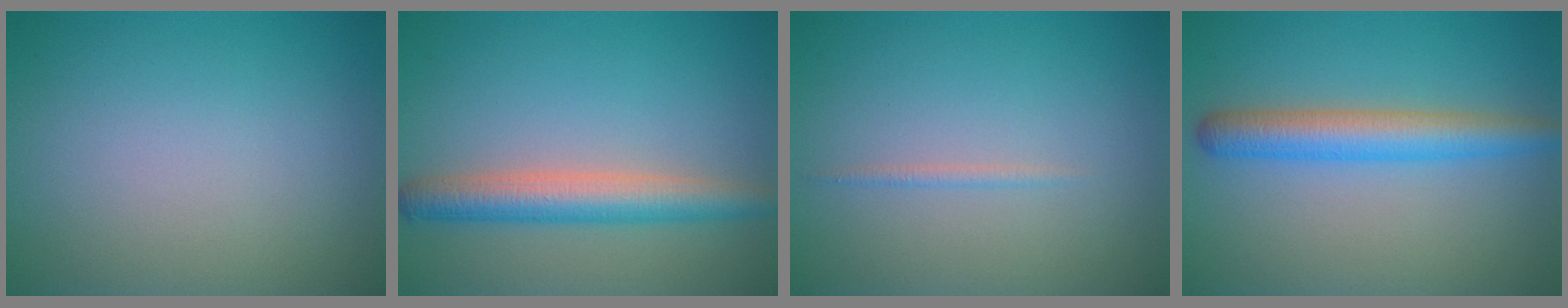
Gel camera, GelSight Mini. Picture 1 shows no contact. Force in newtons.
{"total": 4.4, "press": 4.4, "slide": 0.2}
{"total": 0.7, "press": 0.7, "slide": 0.1}
{"total": 4.3, "press": 4.3, "slide": 0.1}